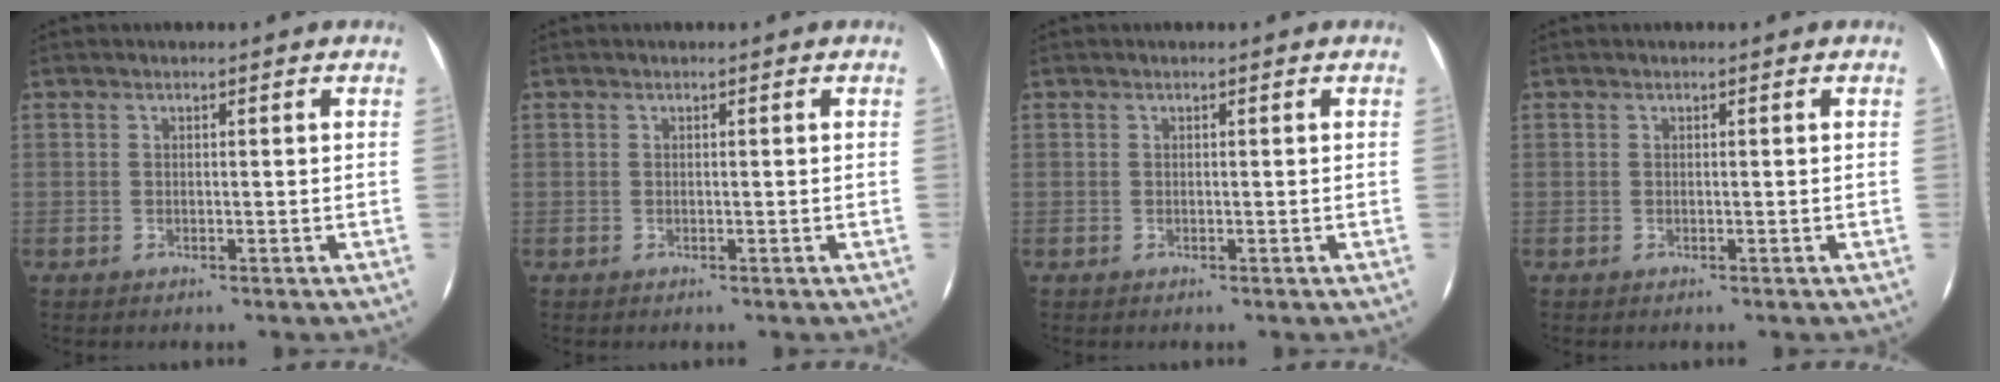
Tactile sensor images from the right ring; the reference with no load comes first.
{"total": 0.0}
{"total": 0.0}
{"total": 0.0}